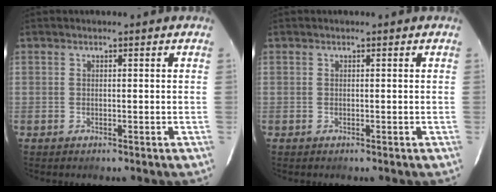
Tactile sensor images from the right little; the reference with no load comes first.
{"total": 0.0}